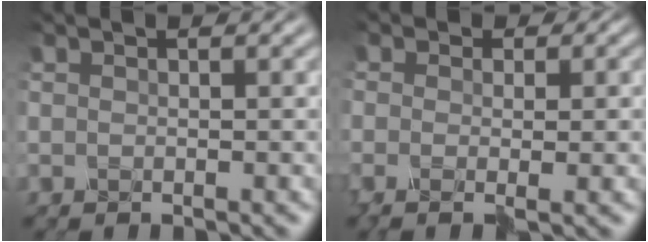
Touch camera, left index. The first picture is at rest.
{"total": 1.7, "force": [-0.6, 0.8, 1.3], "torque": [-0.018, 0.000, -0.012]}